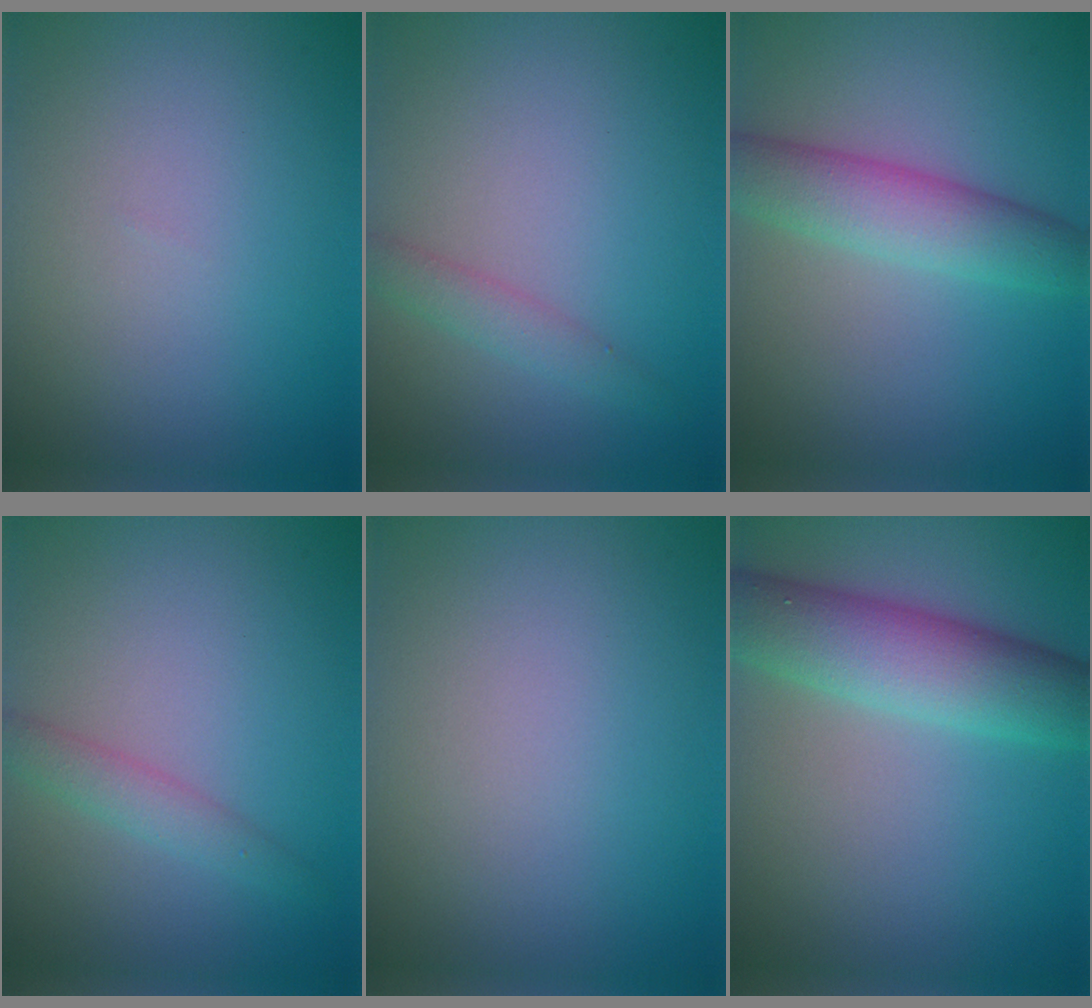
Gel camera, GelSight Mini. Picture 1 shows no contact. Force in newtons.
{"total": 1.7, "press": 1.7, "slide": 0.1}
{"total": 5.0, "press": 5.0, "slide": 0.1}
{"total": 1.9, "press": 1.9, "slide": 0.0}
{"total": 0.0}
{"total": 7.0, "press": 7.0, "slide": 0.4}